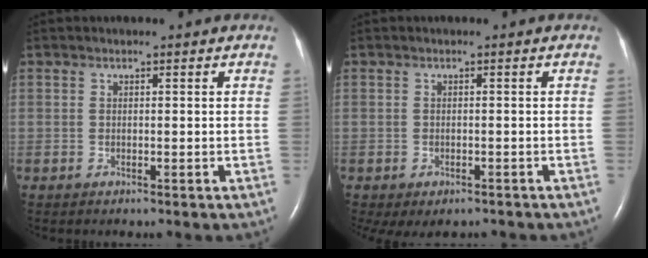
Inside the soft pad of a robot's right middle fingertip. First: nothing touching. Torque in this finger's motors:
{"motor_torque": [1.07, -1.07, 0.34, 0.12]}